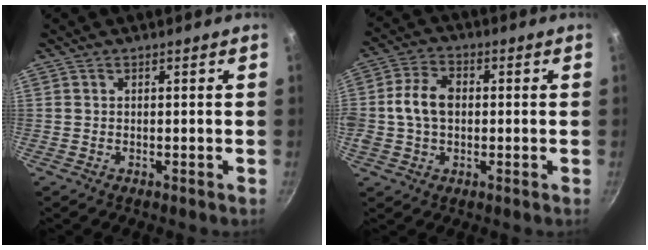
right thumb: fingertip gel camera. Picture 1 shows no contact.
{"total": 8.6, "force": [0.2, 6.1, 6.0], "torque": [-0.103, 0.019, -0.007]}